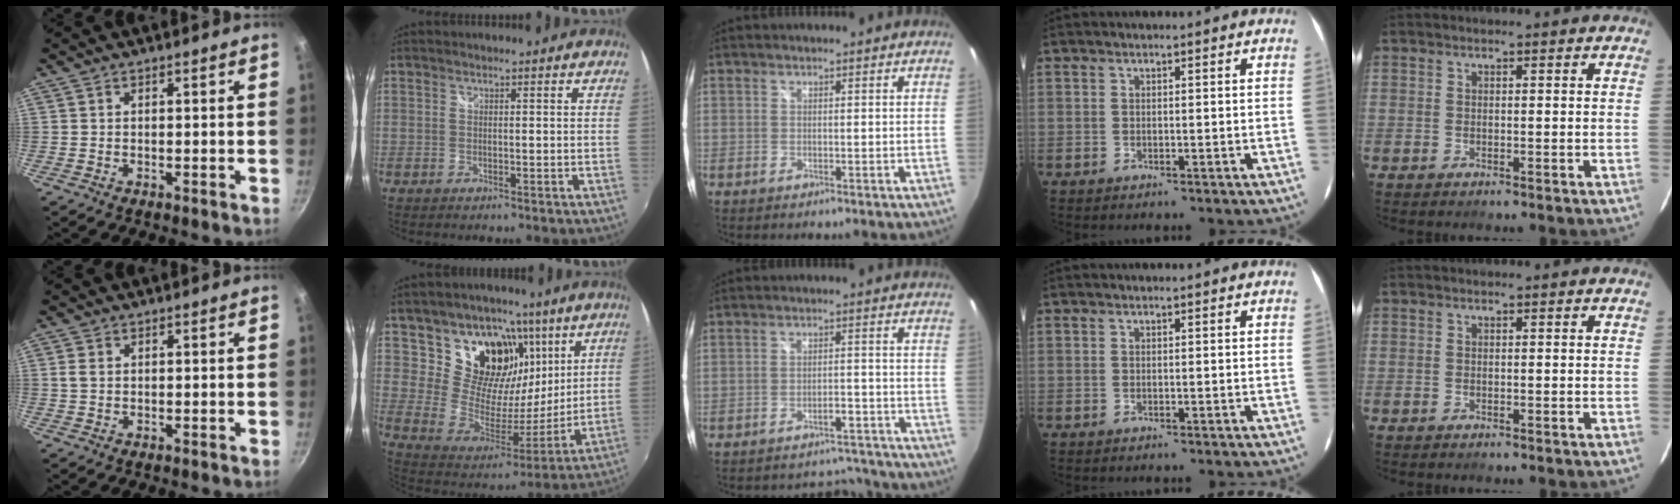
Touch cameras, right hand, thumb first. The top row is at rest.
{"thumb": {"total": 1.8, "force": [0.4, 1.3, 1.2], "torque": [-0.023, 0.003, 0.008]}, "index": {"total": 18.7, "force": [10.1, 13.2, 8.5], "torque": [-0.165, -0.004, 0.184]}, "middle": {"total": 9.8, "force": [-8.9, 3.5, 1.9], "torque": [-0.034, 0.025, -0.103]}}